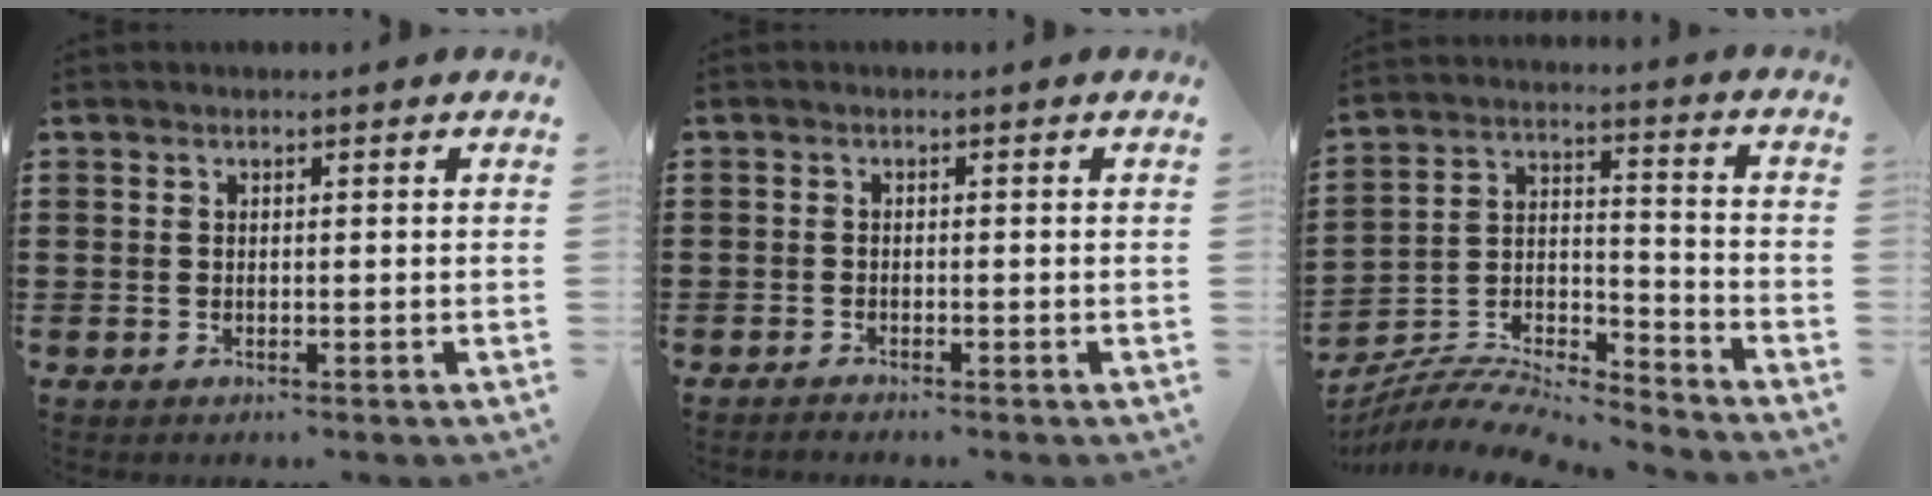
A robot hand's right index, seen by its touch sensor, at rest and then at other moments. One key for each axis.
{"total": 1.0, "fx": -1.0, "fy": -0.1, "fz": 0.0, "tx": -0.003, "ty": -0.001, "tz": -0.019}
{"total": 7.7, "fx": -7.4, "fy": 1.2, "fz": 1.8, "tx": -0.036, "ty": 0.003, "tz": -0.147}